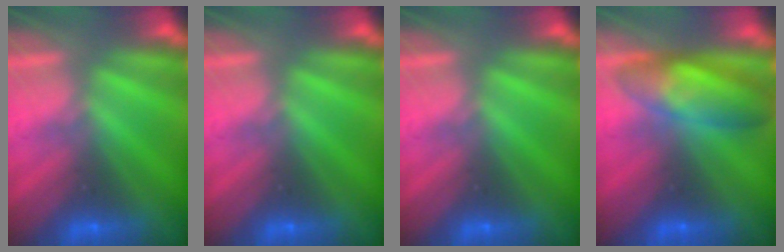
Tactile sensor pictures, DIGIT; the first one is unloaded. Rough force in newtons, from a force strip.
{"total": 0.0}
{"total": 0.0}
{"total": 7.7}